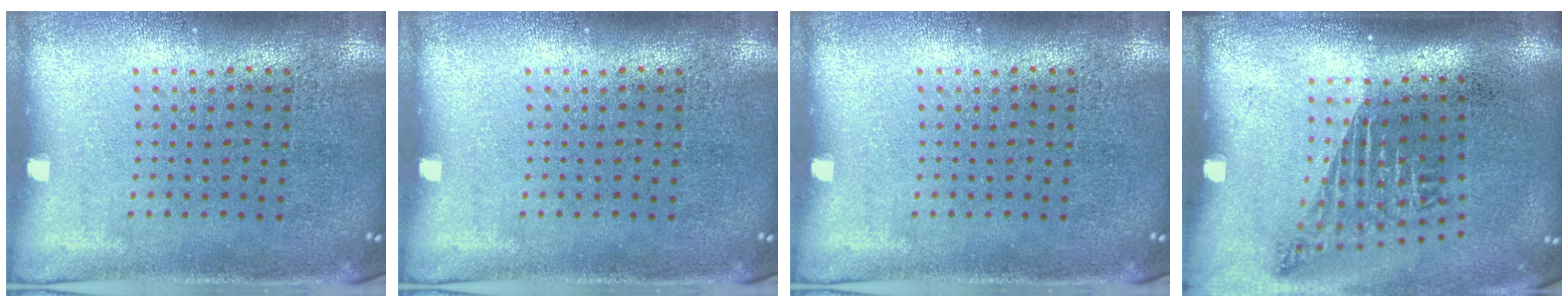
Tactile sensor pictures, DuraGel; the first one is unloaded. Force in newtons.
{"total": 0.0}
{"total": 0.0}
{"total": 1.8, "press": 1.1, "slide": 1.4}